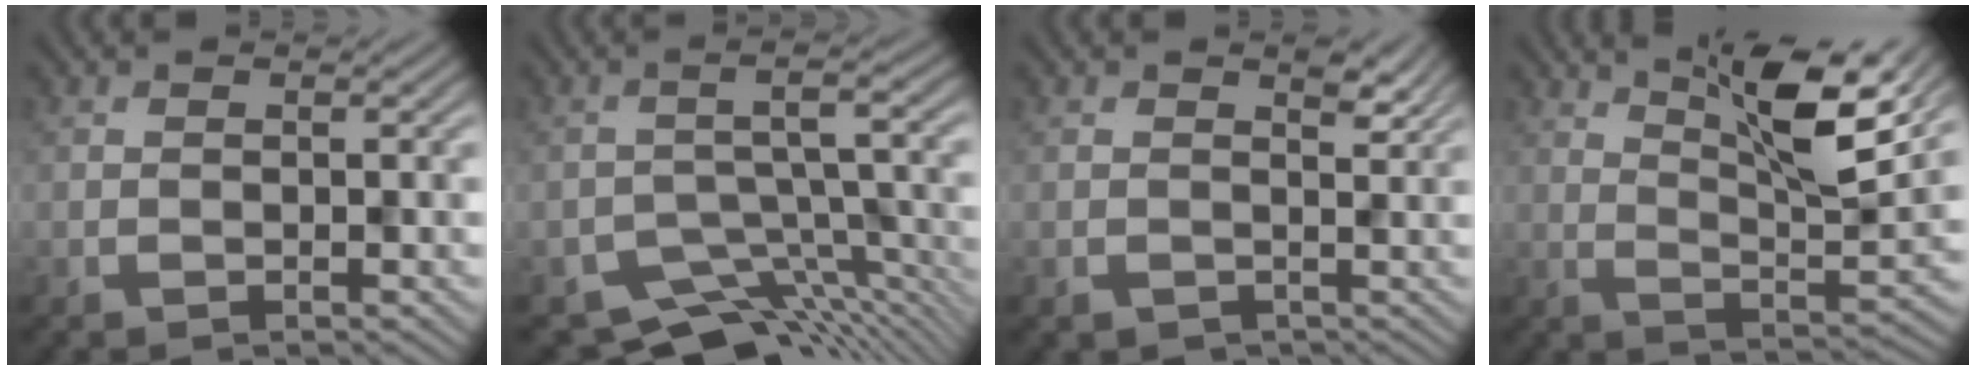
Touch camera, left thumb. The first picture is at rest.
{"total": 9.0, "force": [-7.0, 3.1, 4.7], "torque": [-0.076, -0.017, -0.105]}
{"total": 2.0, "force": [1.0, 1.6, 0.6], "torque": [-0.018, -0.014, 0.014]}
{"total": 11.1, "force": [6.5, 2.3, 8.7], "torque": [-0.143, -0.010, 0.109]}